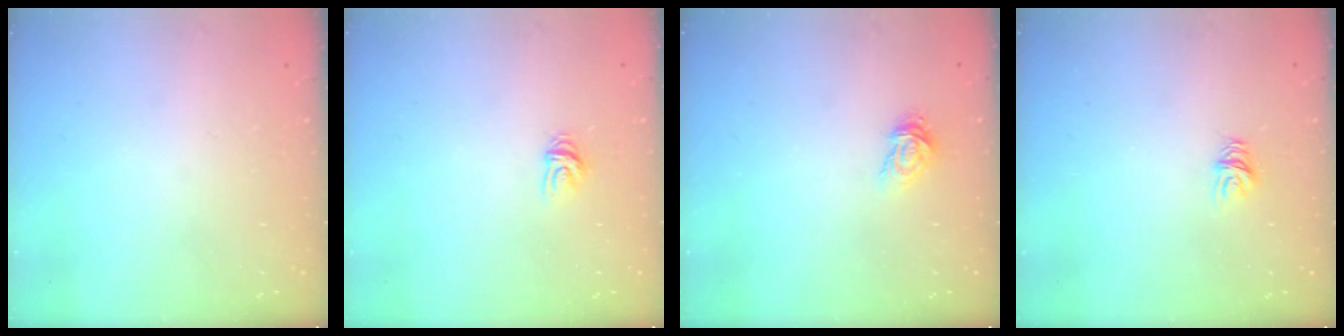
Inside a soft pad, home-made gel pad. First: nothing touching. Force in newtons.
{"total": 4.7, "press": 4.7, "slide": 0.4}
{"total": 3.1, "press": 3.1, "slide": 0.1}
{"total": 6.1, "press": 6.1, "slide": 0.3}